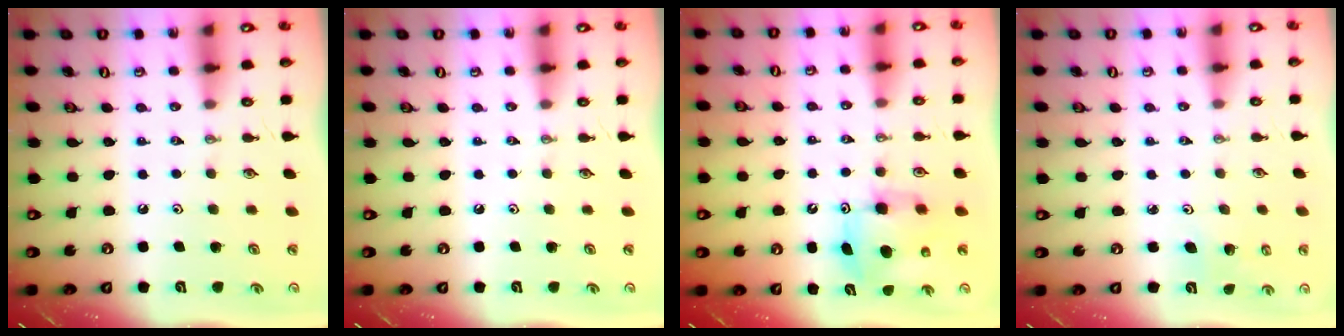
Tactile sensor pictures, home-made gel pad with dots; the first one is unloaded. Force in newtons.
{"total": 0.0}
{"total": 7.9, "press": 7.9, "slide": 0.2}
{"total": 3.4, "press": 3.2, "slide": 0.9}